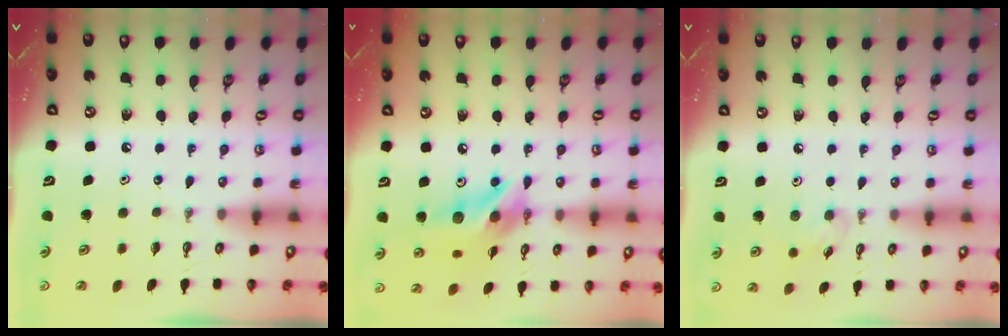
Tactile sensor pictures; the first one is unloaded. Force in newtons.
{"total": 14.3, "press": 14.3, "slide": 1.0}
{"total": 6.2, "press": 6.0, "slide": 1.4}